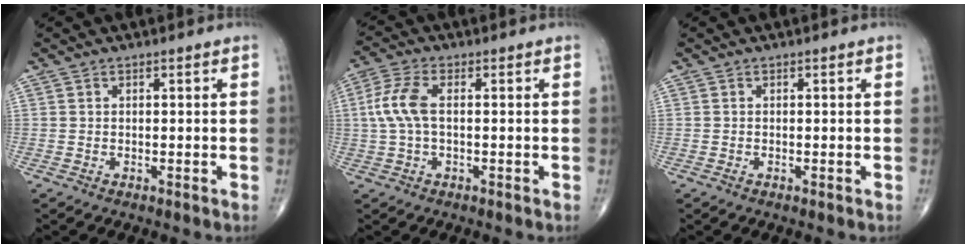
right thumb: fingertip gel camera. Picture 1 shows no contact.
{"total": 6.7, "force": [0.4, 3.1, 6.0], "torque": [-0.153, 0.016, 0.004]}
{"total": 0.0}